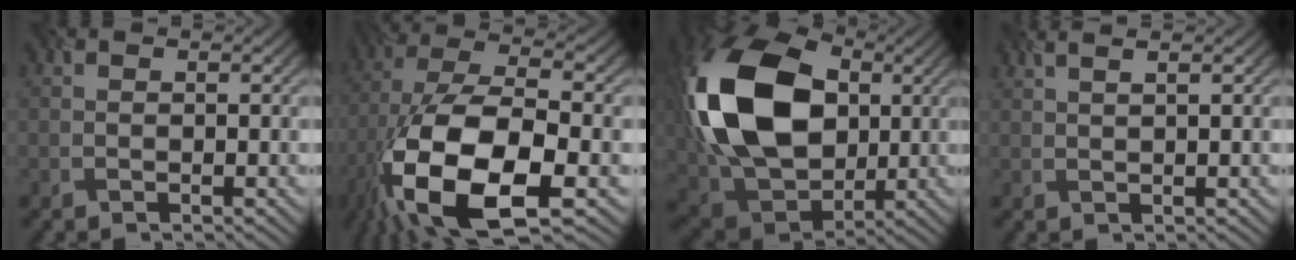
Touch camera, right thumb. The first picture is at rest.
{"total": 17.1, "force": [-7.1, 7.6, 13.6], "torque": [-0.289, -0.031, -0.121]}
{"total": 18.6, "force": [2.6, 13.1, 12.9], "torque": [-0.310, 0.009, 0.043]}
{"total": 2.4, "force": [1.4, 0.4, 1.9], "torque": [-0.021, 0.009, 0.014]}